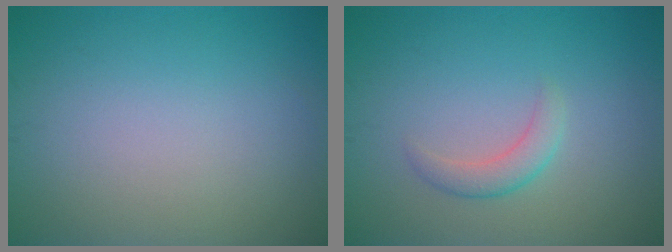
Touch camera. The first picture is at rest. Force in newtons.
{"total": 1.9, "press": 1.9, "slide": 0.1}